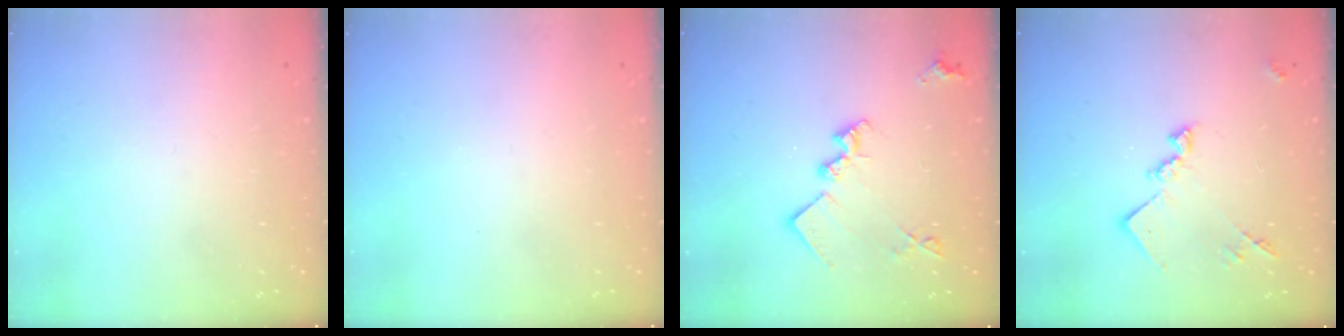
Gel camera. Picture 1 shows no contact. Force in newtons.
{"total": 0.0}
{"total": 14.1, "press": 14.1, "slide": 0.6}
{"total": 12.5, "press": 12.5, "slide": 0.6}